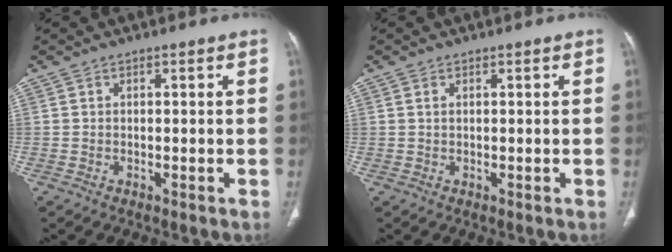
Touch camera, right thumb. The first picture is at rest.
{"total": 0.7, "force": [0.3, 0.3, 0.5], "torque": [-0.013, 0.004, 0.007]}